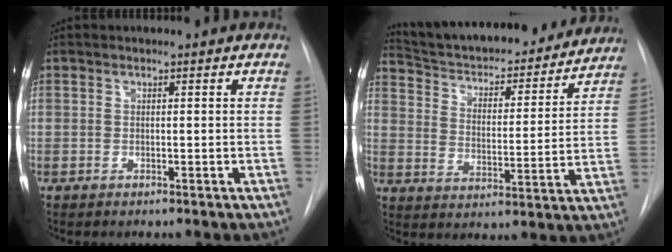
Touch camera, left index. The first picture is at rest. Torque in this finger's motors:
{"motor_torque": [-0.17, -1.25, 0.32, 0.10]}